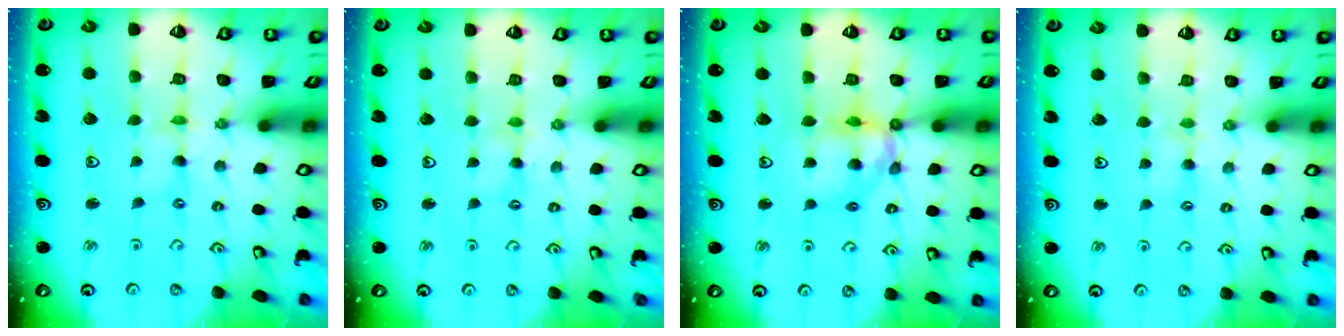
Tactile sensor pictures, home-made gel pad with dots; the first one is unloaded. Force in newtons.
{"total": 1.6, "press": 1.6, "slide": 0.4}
{"total": 10.7, "press": 10.6, "slide": 1.2}
{"total": 2.6, "press": 2.5, "slide": 0.5}